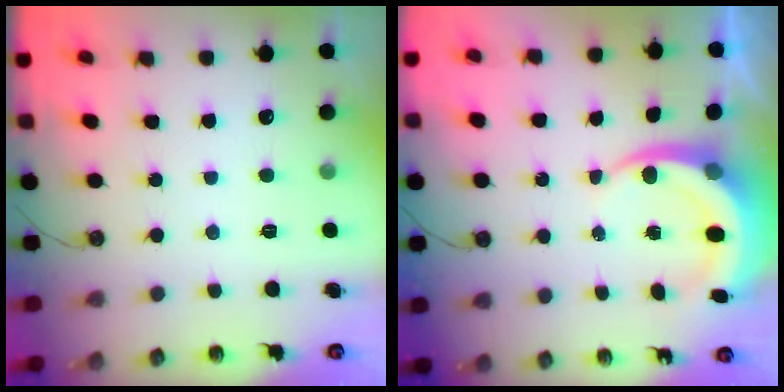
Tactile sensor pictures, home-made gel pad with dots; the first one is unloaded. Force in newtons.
{"total": 6.8, "press": 6.8, "slide": 0.8}